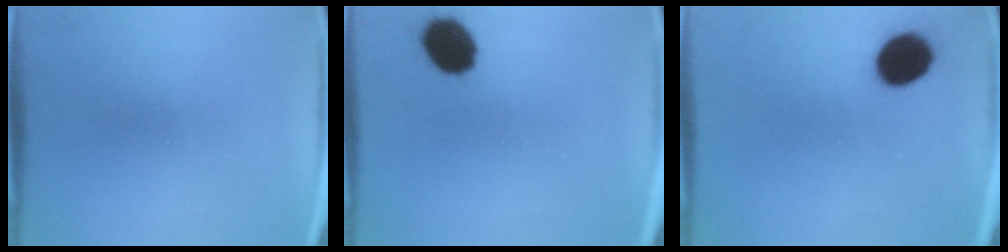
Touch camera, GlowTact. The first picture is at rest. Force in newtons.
{"total": 10.3}
{"total": 10.4}